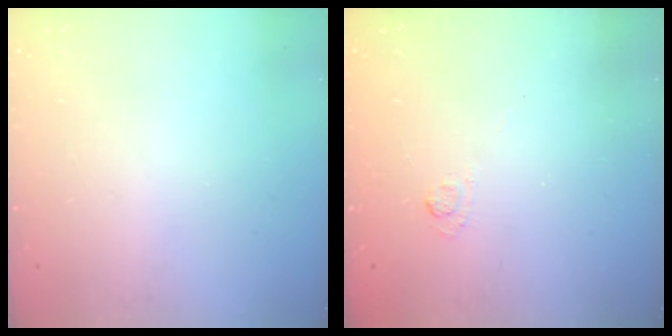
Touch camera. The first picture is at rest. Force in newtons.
{"total": 1.7, "press": 1.1, "slide": 1.3}